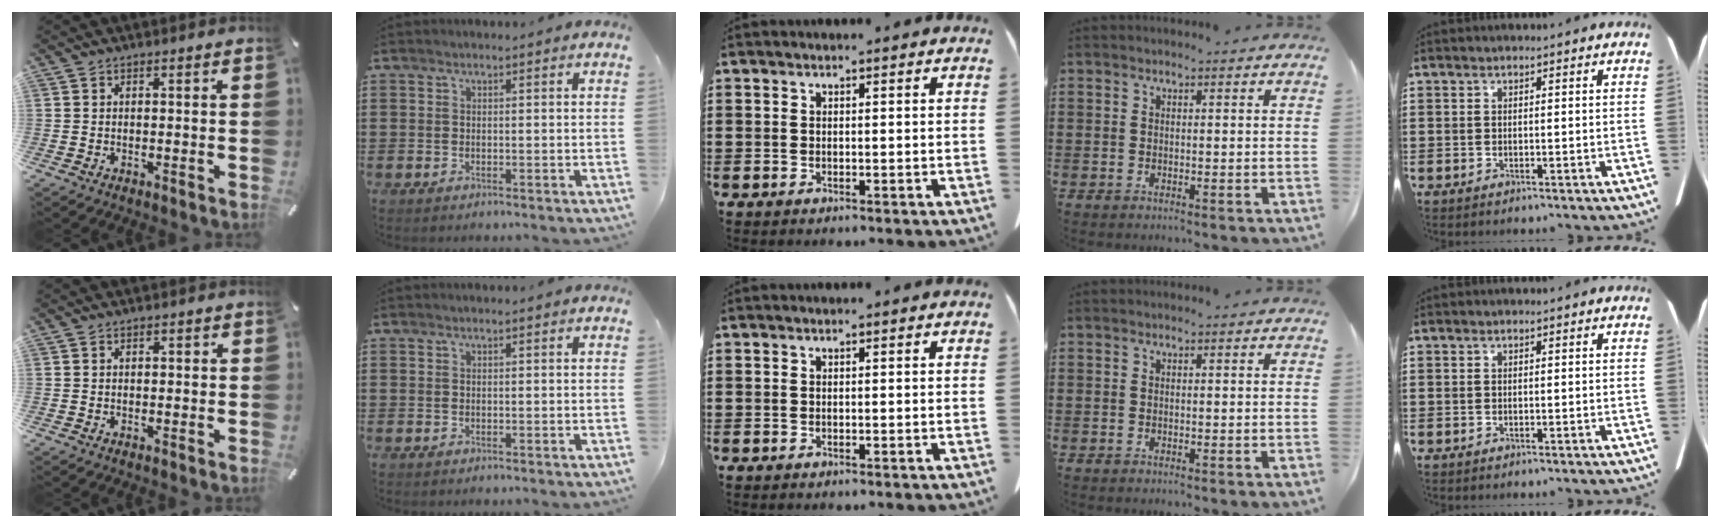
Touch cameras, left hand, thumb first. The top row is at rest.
{"thumb": {"total": 0.5, "force": [0.1, 0.4, 0.3], "torque": [-0.007, 0.002, 0.001]}}